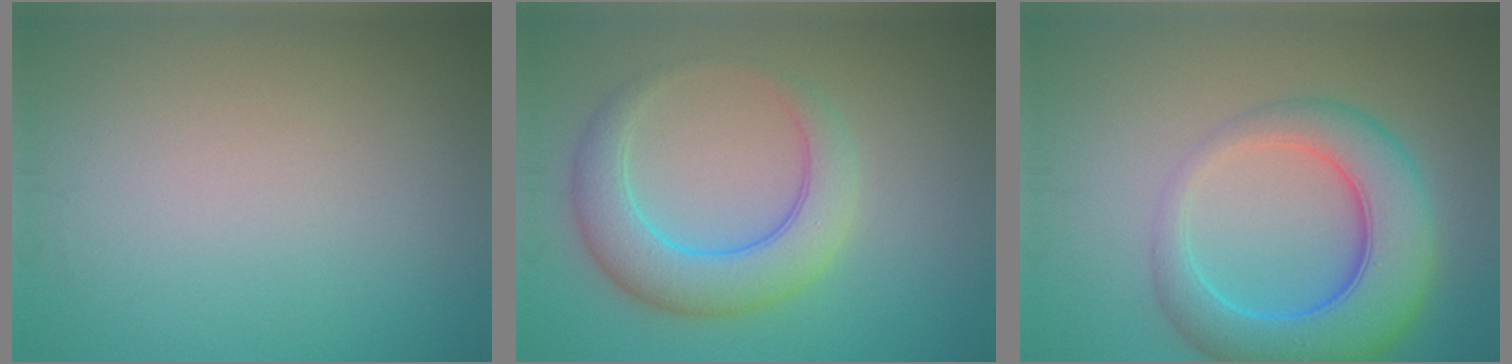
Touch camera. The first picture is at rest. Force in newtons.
{"total": 5.6, "press": 5.6, "slide": 0.2}
{"total": 8.0, "press": 8.0, "slide": 0.3}